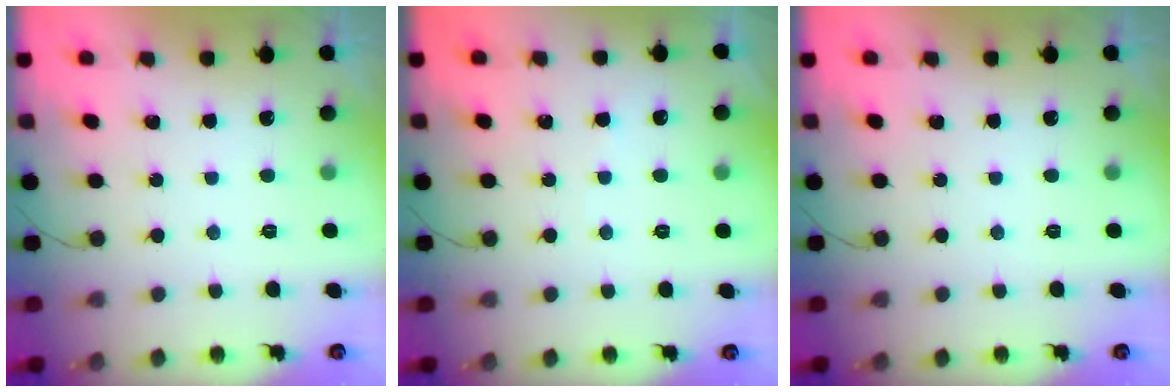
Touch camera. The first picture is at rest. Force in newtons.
{"total": 2.5, "press": 2.5, "slide": 0.3}
{"total": 0.0}